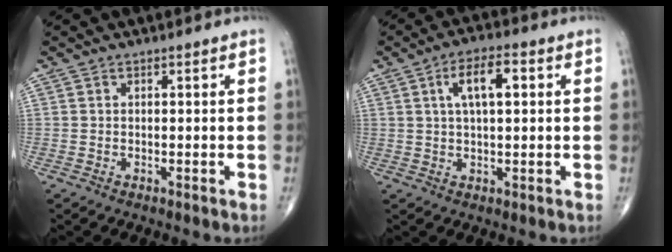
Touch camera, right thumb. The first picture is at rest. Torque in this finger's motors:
{"motor_torque": [0.44, 2.49, 0.96, 0.24, 0.05]}